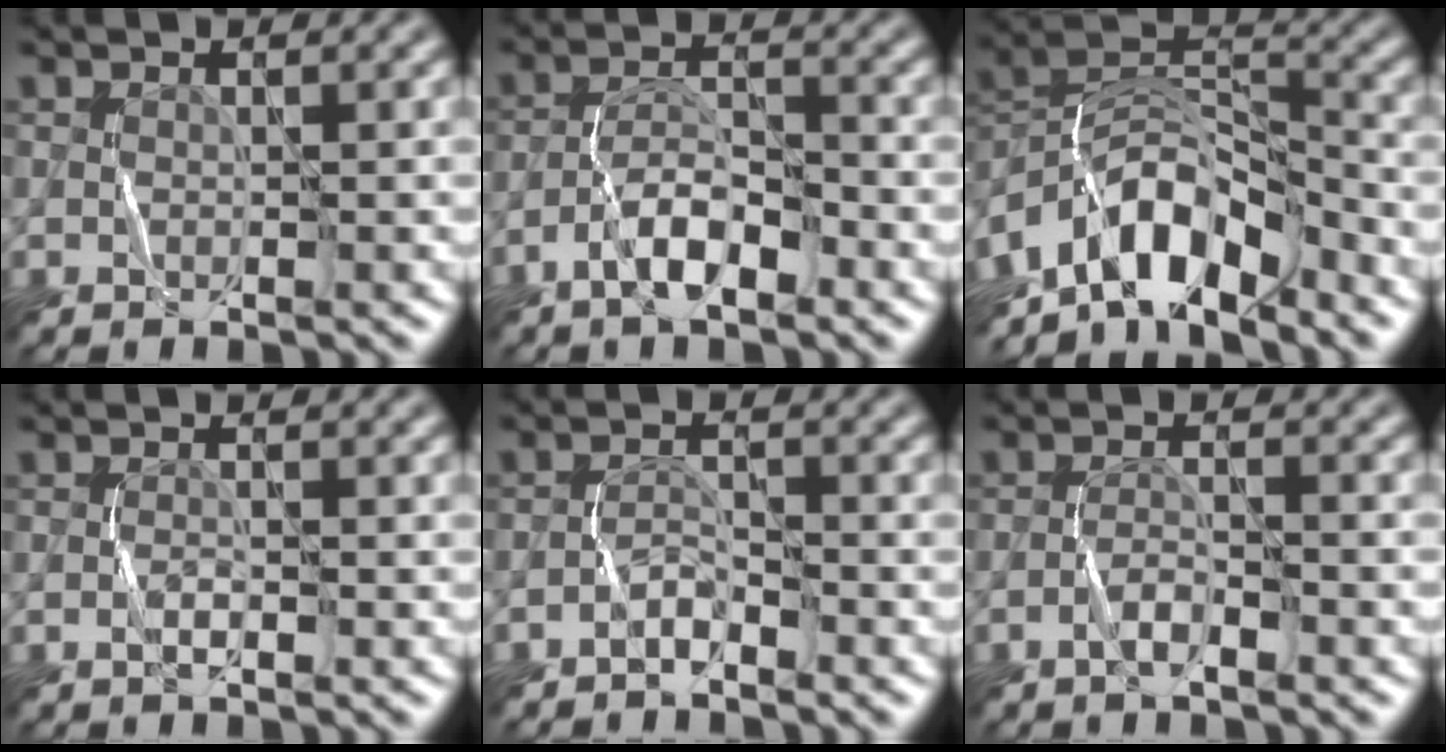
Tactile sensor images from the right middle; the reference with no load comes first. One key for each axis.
{"total": 4.1, "fx": -2.6, "fy": 1.3, "fz": 3.0, "tx": -0.053, "ty": 0.011, "tz": -0.053}
{"total": 9.6, "fx": -6.8, "fy": 3.8, "fz": 5.6, "tx": -0.084, "ty": 0.008, "tz": -0.138}
{"total": 0.8, "fx": -0.4, "fy": 0.2, "fz": 0.7, "tx": -0.013, "ty": 0.001, "tz": -0.010}
{"total": 1.5, "fx": -1.4, "fy": 0.3, "fz": 0.7, "tx": -0.013, "ty": 0.008, "tz": -0.030}
{"total": 2.0, "fx": -1.3, "fy": 0.4, "fz": 1.5, "tx": -0.029, "ty": 0.007, "tz": -0.030}